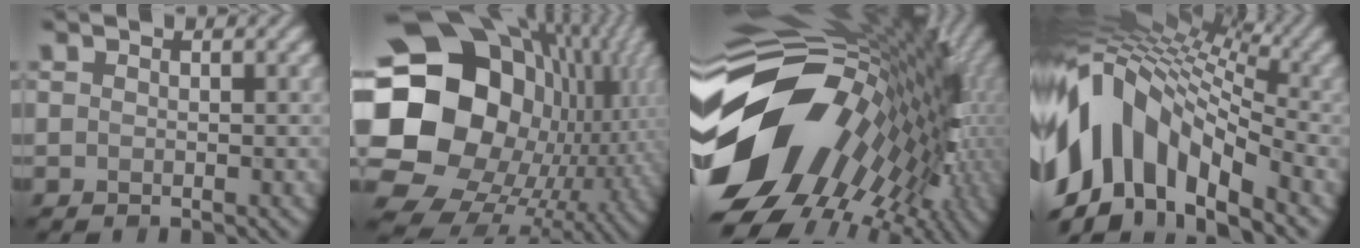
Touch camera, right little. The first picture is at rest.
{"total": 21.9, "force": [1.1, 17.7, 12.8], "torque": [-0.254, -0.021, 0.023]}
{"total": 19.3, "force": [-2.6, 13.6, 13.6], "torque": [-0.256, -0.012, -0.038]}
{"total": 14.0, "force": [-3.8, 8.0, 10.8], "torque": [-0.208, 0.022, -0.077]}